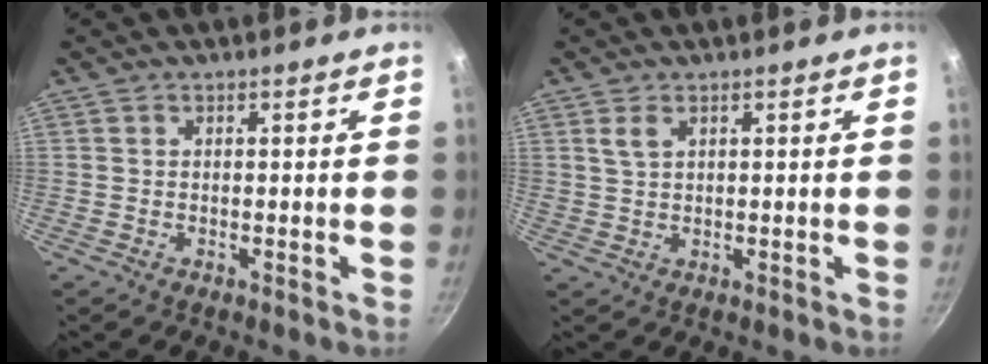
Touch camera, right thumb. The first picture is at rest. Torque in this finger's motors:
{"motor_torque": [-0.43, 0.54, 0.32, 0.56, 0.04]}